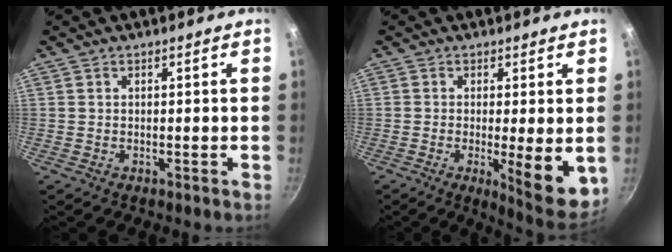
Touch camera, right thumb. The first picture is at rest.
{"total": 9.8, "force": [-1.2, 2.3, 9.5], "torque": [-0.121, -0.022, -0.009]}